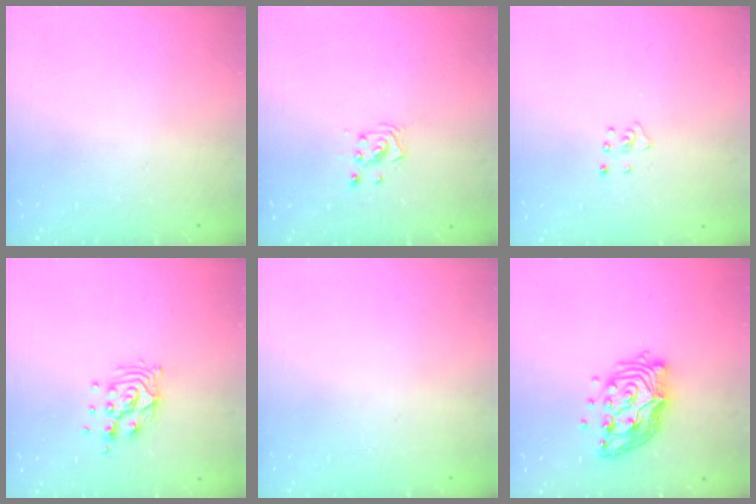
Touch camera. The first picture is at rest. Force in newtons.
{"total": 2.9, "press": 2.9, "slide": 0.3}
{"total": 3.6, "press": 3.6, "slide": 0.2}
{"total": 9.3, "press": 9.3, "slide": 0.6}
{"total": 0.0}
{"total": 13.5, "press": 13.5, "slide": 1.2}